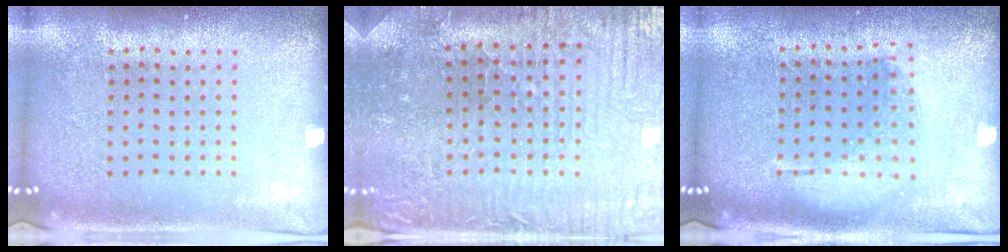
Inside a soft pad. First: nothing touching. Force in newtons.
{"total": 2.3, "press": 2.2, "slide": 0.4}
{"total": 1.1, "press": 1.0, "slide": 0.4}